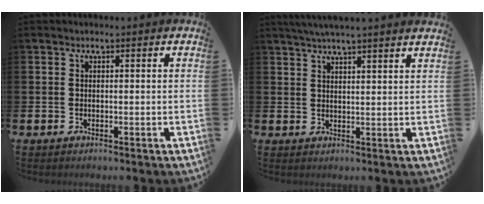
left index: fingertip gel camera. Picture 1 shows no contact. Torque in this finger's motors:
{"motor_torque": [0.90, -1.24, 0.51, 0.14]}